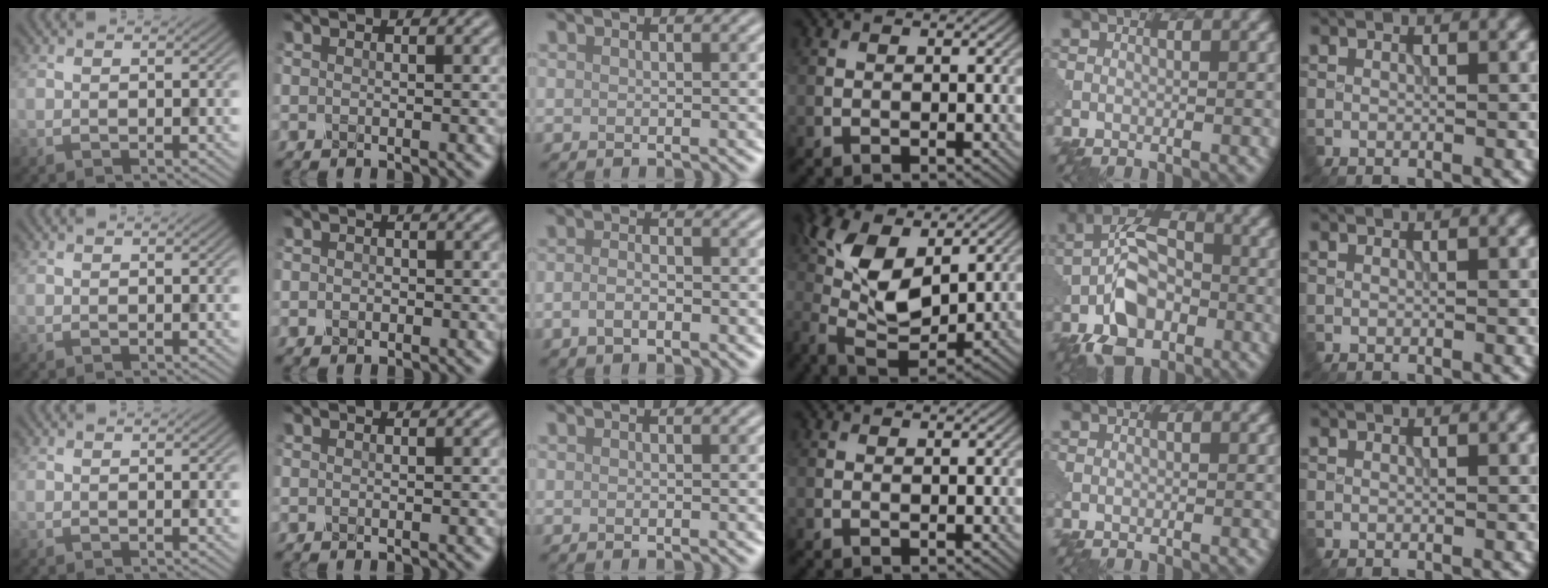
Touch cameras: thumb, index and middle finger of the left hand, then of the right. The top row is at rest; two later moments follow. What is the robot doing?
{"motion": "insert", "object": "pin"}